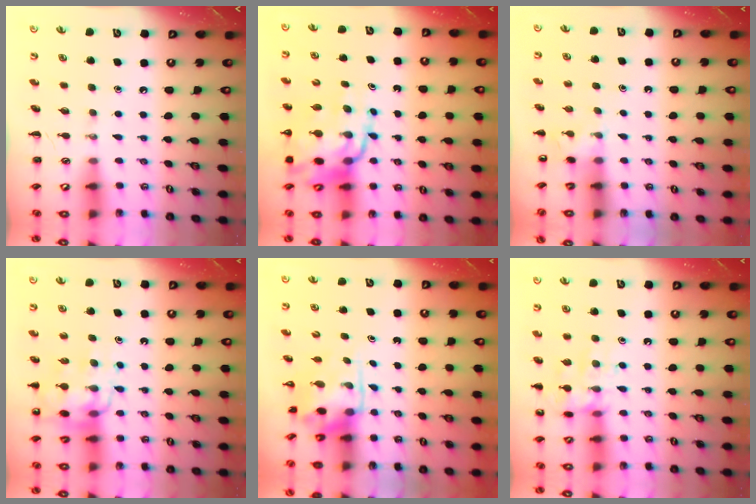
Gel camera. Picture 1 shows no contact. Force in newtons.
{"total": 13.8, "press": 13.2, "slide": 4.0}
{"total": 4.2, "press": 4.0, "slide": 1.1}
{"total": 12.6, "press": 12.1, "slide": 3.4}
{"total": 3.4, "press": 3.3, "slide": 0.6}
{"total": 13.3, "press": 13.3, "slide": 0.9}